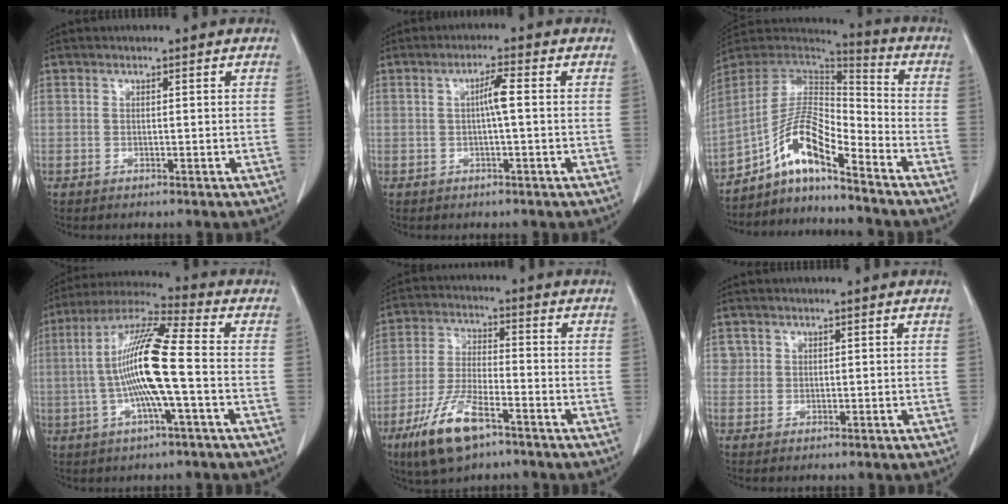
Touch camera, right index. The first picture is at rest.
{"total": 3.0, "force": [0.1, 0.1, 3.0], "torque": [-0.056, 0.004, 0.001]}
{"total": 11.4, "force": [-7.7, 2.1, 8.2], "torque": [-0.160, 0.020, -0.140]}
{"total": 13.6, "force": [-1.3, 0.6, 13.6], "torque": [-0.264, 0.010, -0.032]}
{"total": 10.9, "force": [-6.4, 3.0, 8.2], "torque": [-0.179, -0.017, -0.117]}
{"total": 1.0, "force": [0.4, 1.0, 0.0], "torque": [0.012, 0.002, 0.001]}